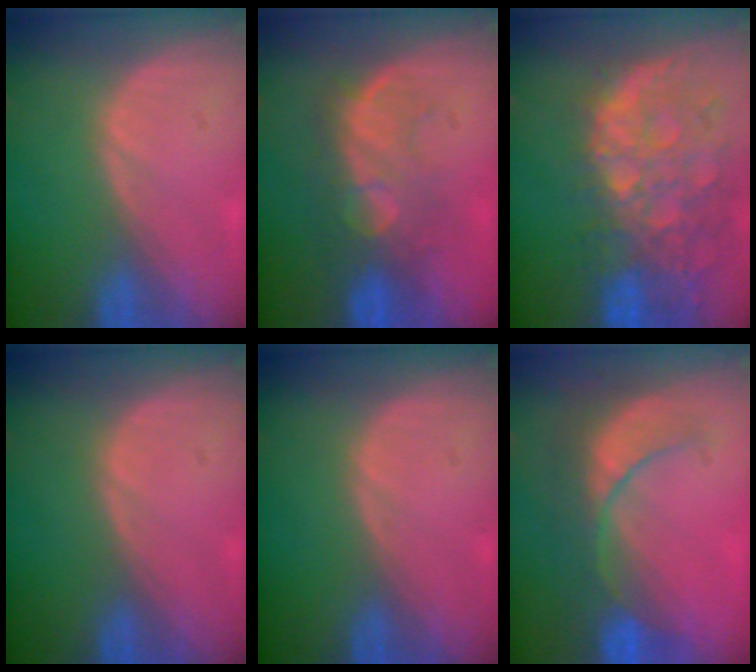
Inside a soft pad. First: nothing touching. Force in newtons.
{"total": 8.2, "press": 7.9, "slide": 2.2}
{"total": 13.5, "press": 11.0, "slide": 7.8}
{"total": 0.0}
{"total": 0.0}
{"total": 8.4, "press": 7.9, "slide": 2.9}